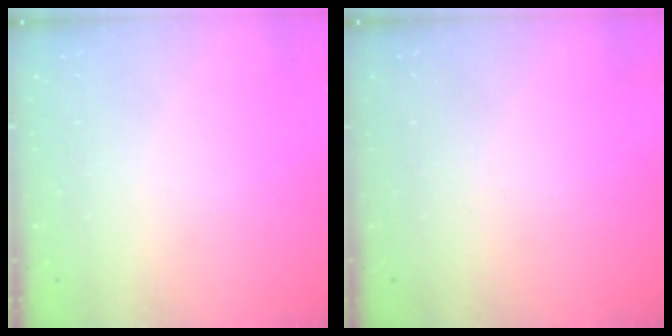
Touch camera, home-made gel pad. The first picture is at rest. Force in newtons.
{"total": 0.0}